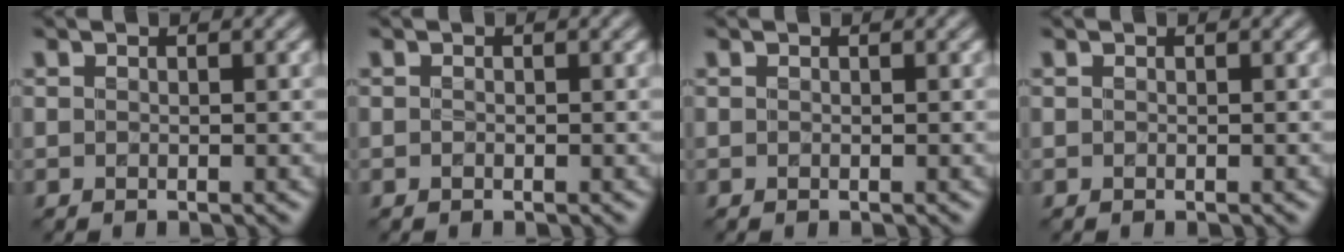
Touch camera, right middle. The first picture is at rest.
{"total": 0.0}
{"total": 0.0}
{"total": 0.0}